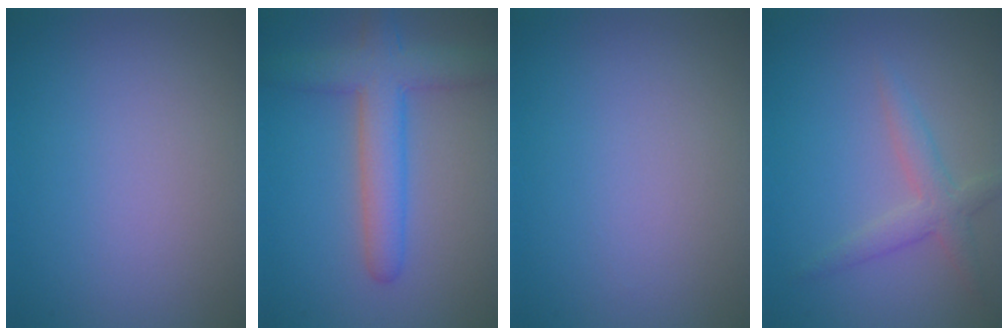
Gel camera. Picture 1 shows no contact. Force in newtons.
{"total": 5.5, "press": 5.5, "slide": 0.4}
{"total": 0.0}
{"total": 2.4, "press": 2.4, "slide": 0.1}